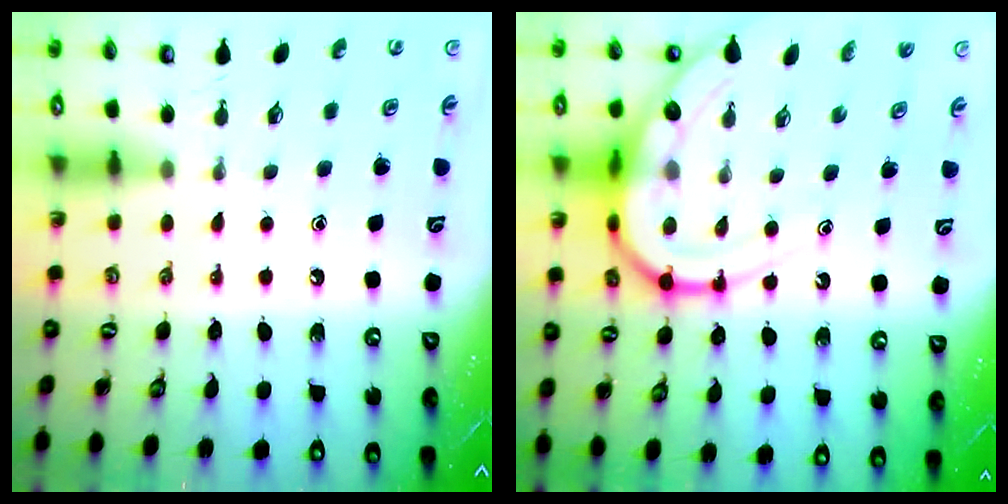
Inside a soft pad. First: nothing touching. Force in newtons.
{"total": 14.4, "press": 14.4, "slide": 1.0}